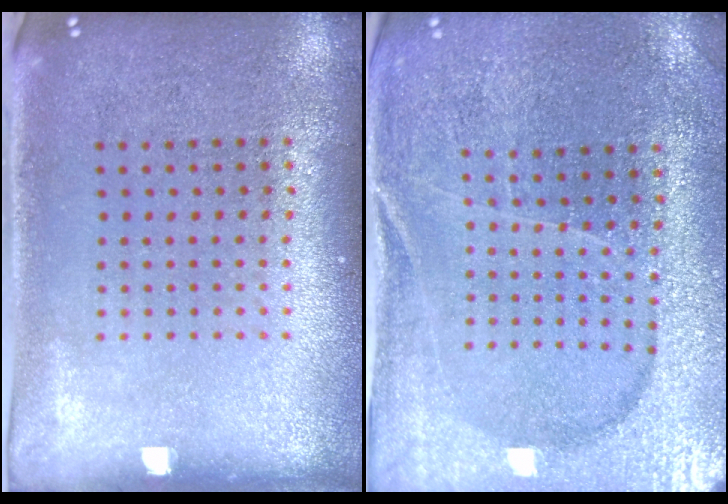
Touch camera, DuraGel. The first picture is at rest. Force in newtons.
{"total": 3.1, "press": 3.1, "slide": 0.4}